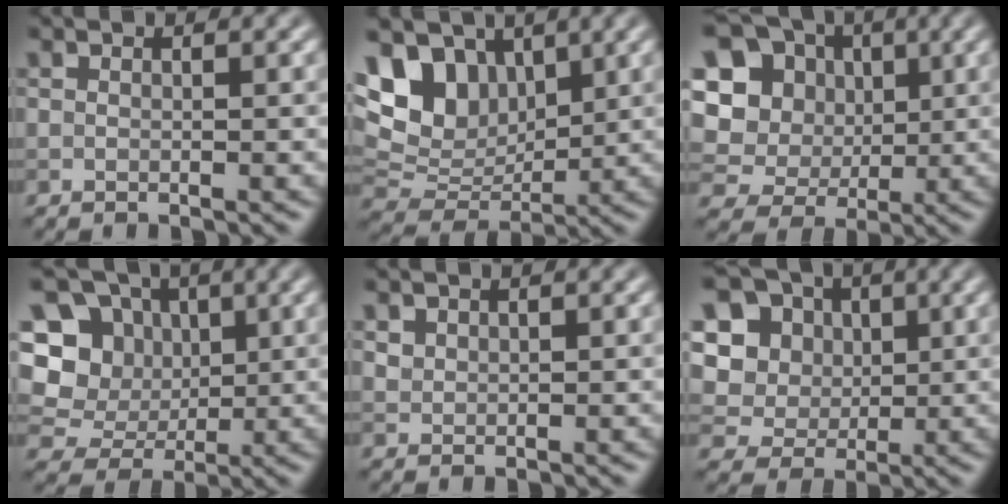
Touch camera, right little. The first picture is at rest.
{"total": 7.9, "force": [3.6, 5.4, 4.5], "torque": [-0.096, 0.006, 0.066]}
{"total": 14.2, "force": [2.9, 13.0, 5.0], "torque": [-0.157, 0.021, 0.050]}
{"total": 9.2, "force": [1.7, 8.2, 3.8], "torque": [-0.087, 0.029, 0.003]}
{"total": 0.9, "force": [0.7, 0.7, 0.1], "torque": [-0.004, -0.001, 0.017]}
{"total": 12.6, "force": [4.2, 10.7, 5.0], "torque": [-0.136, 0.026, 0.066]}